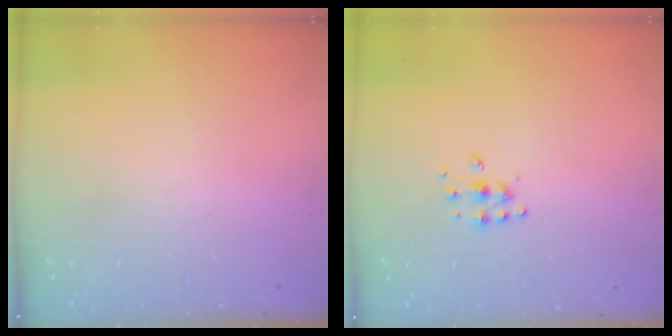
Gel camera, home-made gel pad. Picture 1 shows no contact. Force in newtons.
{"total": 5.4, "press": 5.4, "slide": 0.6}